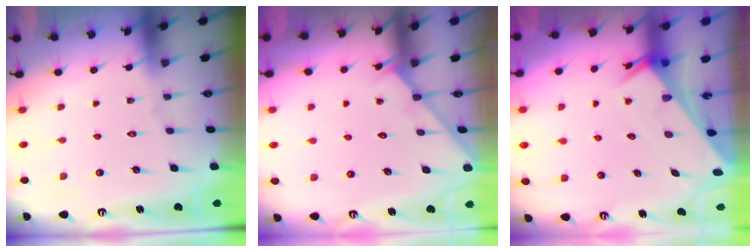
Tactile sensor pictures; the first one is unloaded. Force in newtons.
{"total": 2.8, "press": 2.8, "slide": 0.3}
{"total": 2.7, "press": 2.7, "slide": 0.1}